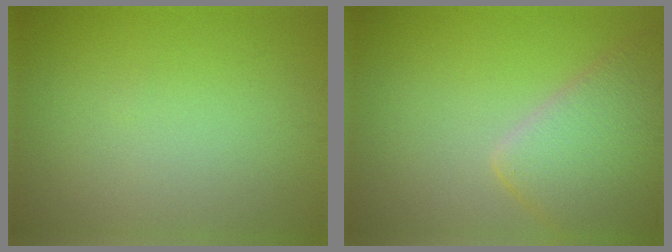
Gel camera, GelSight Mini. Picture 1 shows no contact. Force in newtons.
{"total": 6.5, "press": 6.5, "slide": 0.6}